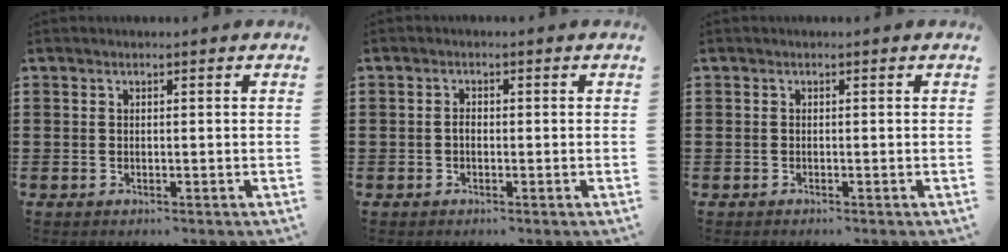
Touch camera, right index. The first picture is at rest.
{"total": 1.2, "force": [-0.2, 0.7, 0.9], "torque": [-0.017, 0.002, -0.005]}
{"total": 0.0}